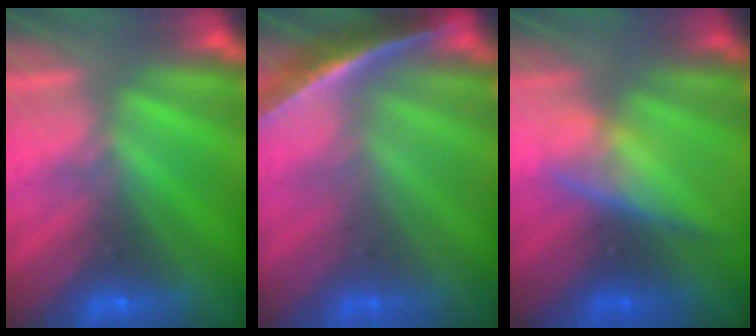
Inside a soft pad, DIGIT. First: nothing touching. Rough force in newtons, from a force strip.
{"total": 1.7}
{"total": 2.7}